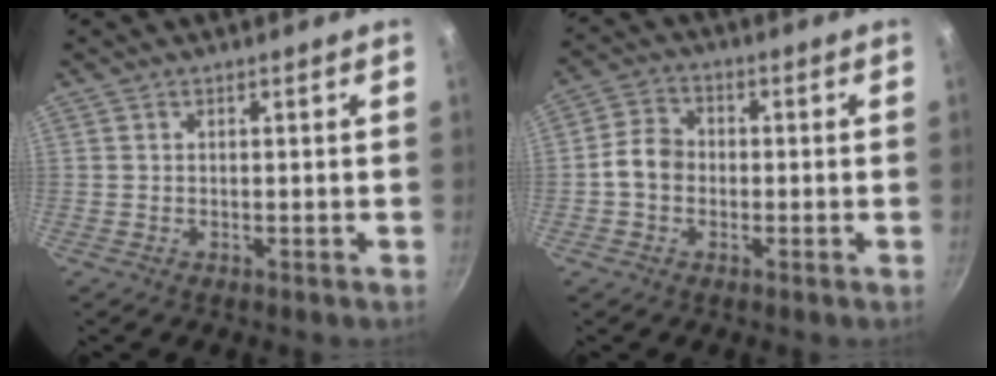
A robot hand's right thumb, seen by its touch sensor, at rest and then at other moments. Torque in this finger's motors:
{"motor_torque": [0.63, 1.20, 0.71, -0.59, 0.02]}